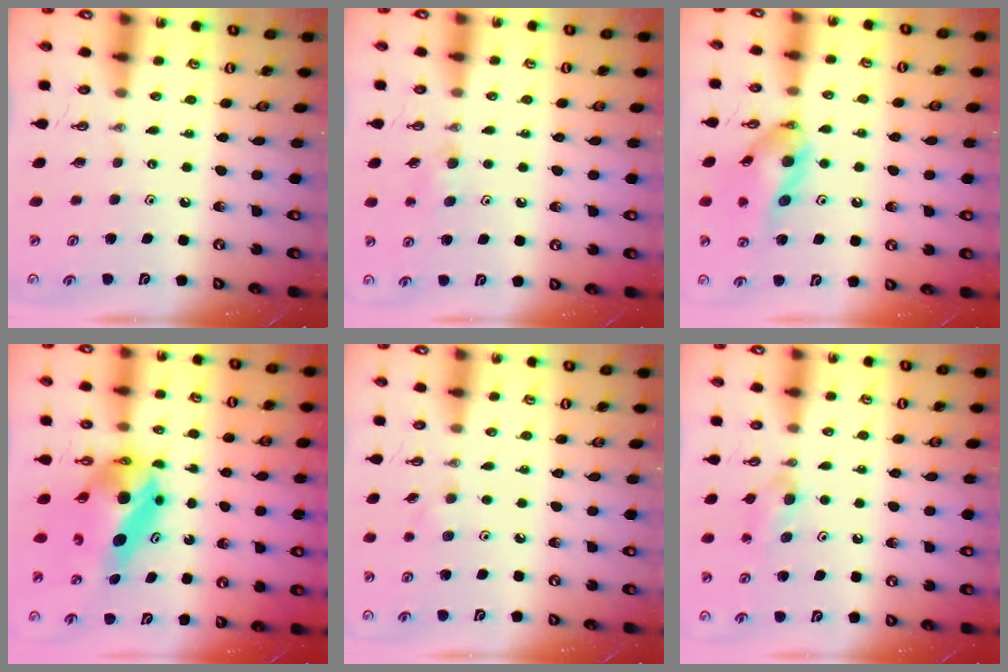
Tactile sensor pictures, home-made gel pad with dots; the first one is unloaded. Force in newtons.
{"total": 4.8, "press": 4.2, "slide": 2.3}
{"total": 13.4, "press": 13.2, "slide": 2.6}
{"total": 7.8, "press": 7.8, "slide": 0.6}
{"total": 5.3, "press": 5.1, "slide": 1.3}
{"total": 6.3, "press": 6.2, "slide": 1.4}